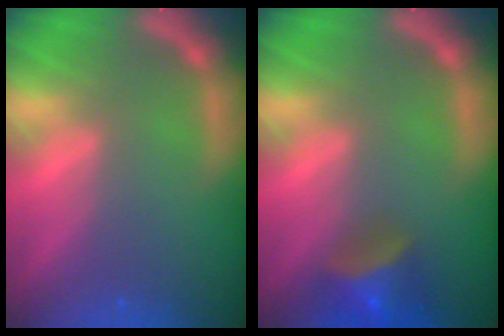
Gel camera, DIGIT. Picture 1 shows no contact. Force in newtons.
{"total": 5.0}